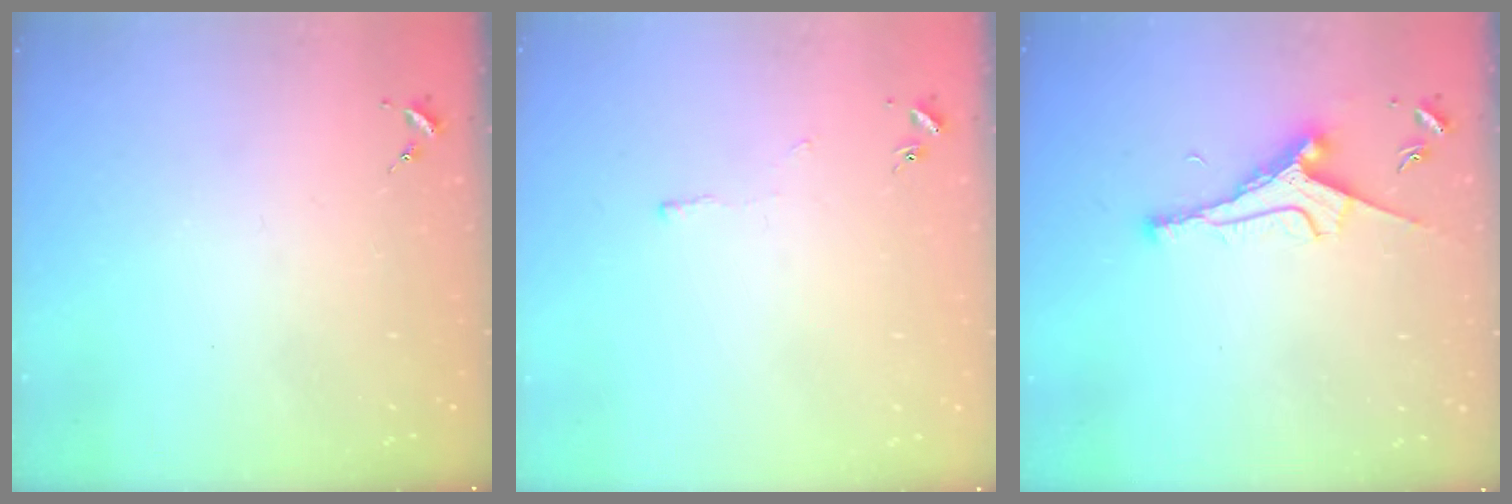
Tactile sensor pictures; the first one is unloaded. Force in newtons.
{"total": 2.3, "press": 2.3, "slide": 0.4}
{"total": 9.3, "press": 9.2, "slide": 1.1}